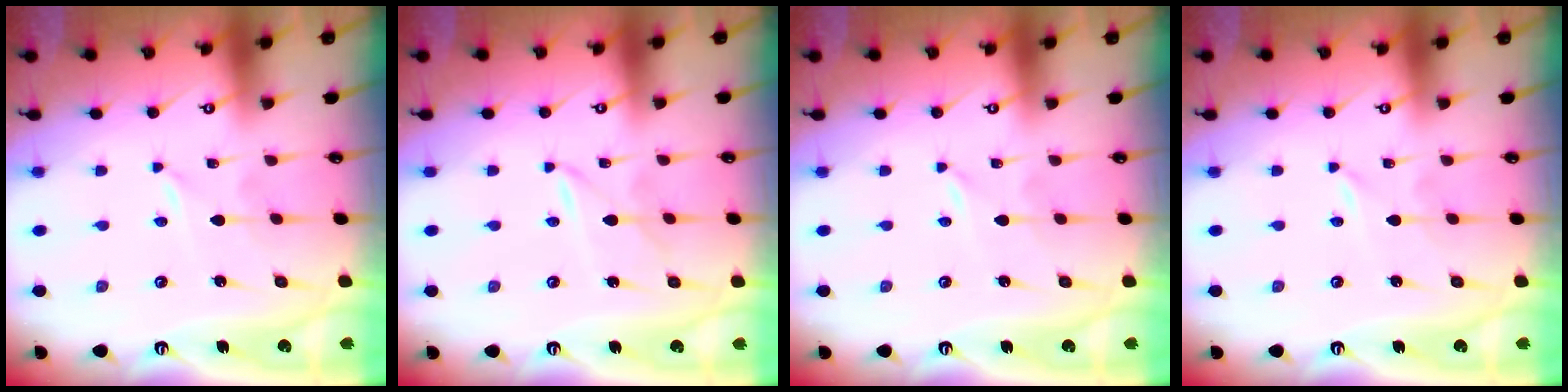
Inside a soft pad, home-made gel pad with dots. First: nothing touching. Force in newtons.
{"total": 2.7, "press": 2.7, "slide": 0.3}
{"total": 0.0}
{"total": 0.0}